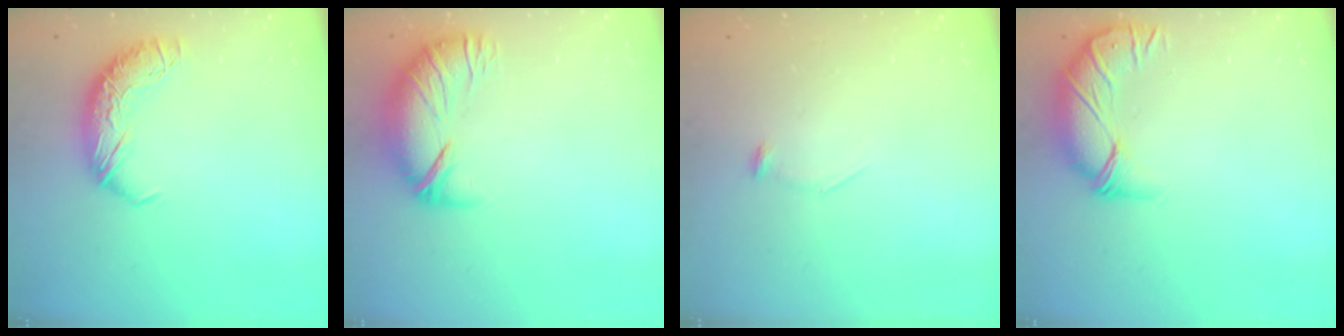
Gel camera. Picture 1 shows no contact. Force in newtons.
{"total": 2.8, "press": 1.7, "slide": 2.3}
{"total": 8.7, "press": 8.7, "slide": 0.6}
{"total": 3.5, "press": 2.6, "slide": 2.4}